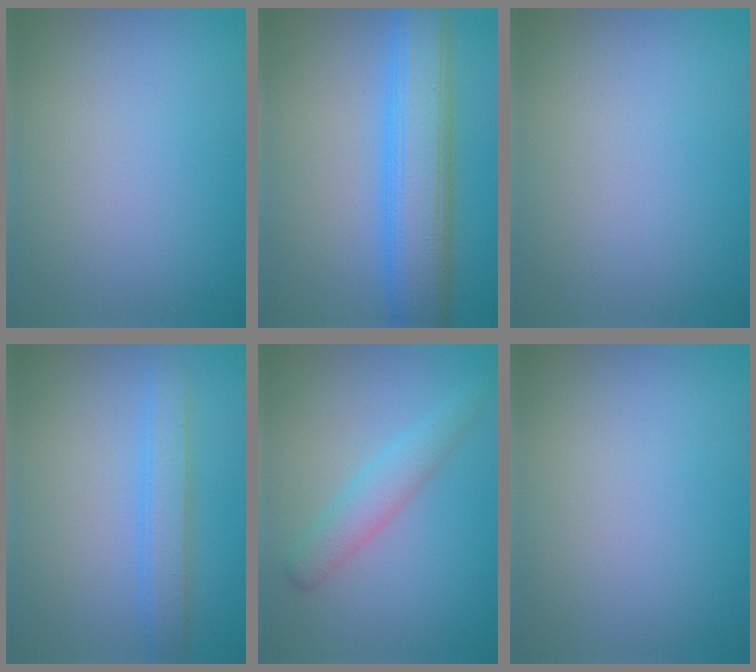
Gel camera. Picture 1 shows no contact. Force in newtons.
{"total": 7.7, "press": 7.7, "slide": 0.1}
{"total": 0.0}
{"total": 2.8, "press": 2.8, "slide": 0.0}
{"total": 2.8, "press": 2.7, "slide": 0.1}
{"total": 0.0}